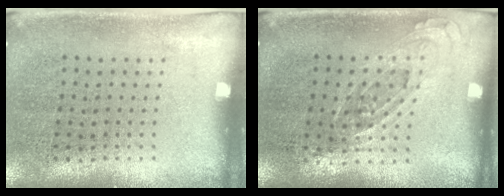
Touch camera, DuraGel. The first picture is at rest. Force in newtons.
{"total": 0.7, "press": 0.6, "slide": 0.3}